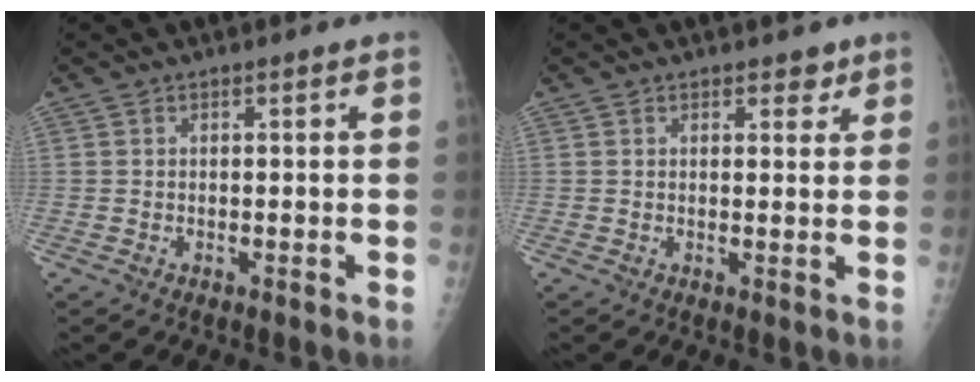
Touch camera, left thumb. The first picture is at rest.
{"total": 2.5, "force": [1.7, 1.4, 1.2], "torque": [0.004, -0.008, 0.020]}